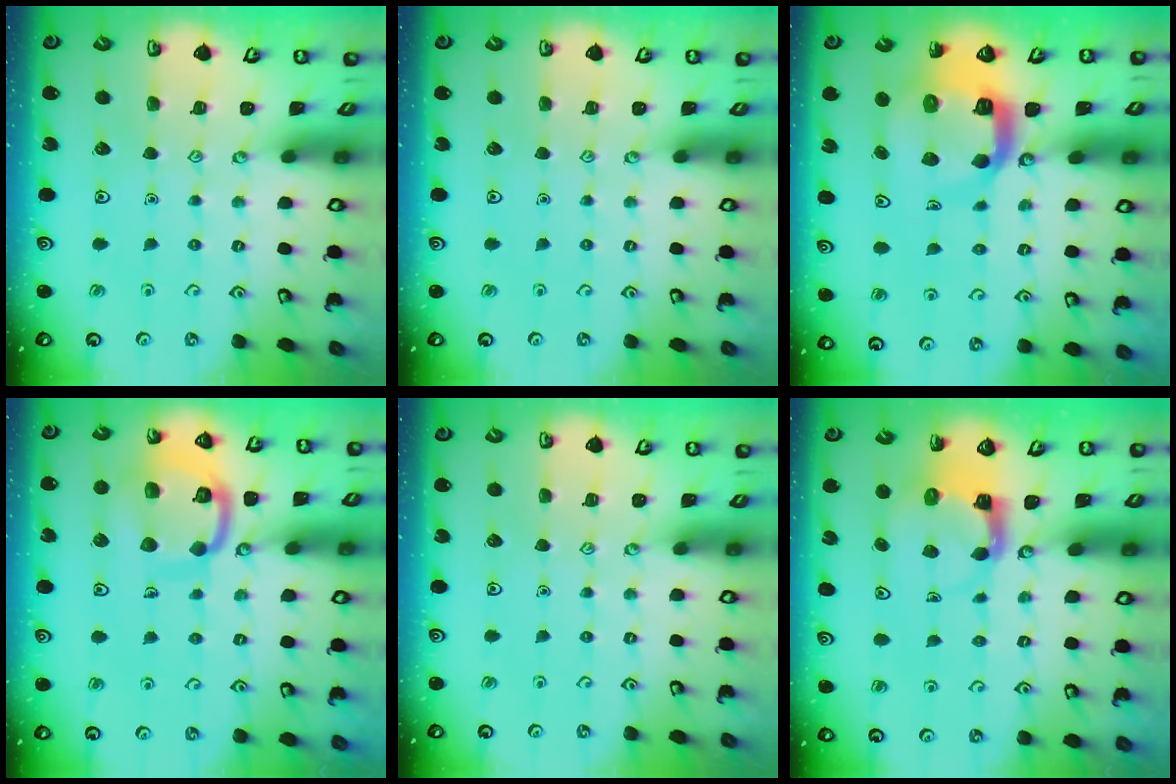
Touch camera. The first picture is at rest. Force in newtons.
{"total": 0.0}
{"total": 10.8, "press": 10.8, "slide": 1.4}
{"total": 14.8, "press": 14.7, "slide": 1.6}
{"total": 0.0}
{"total": 3.9, "press": 3.9, "slide": 0.3}